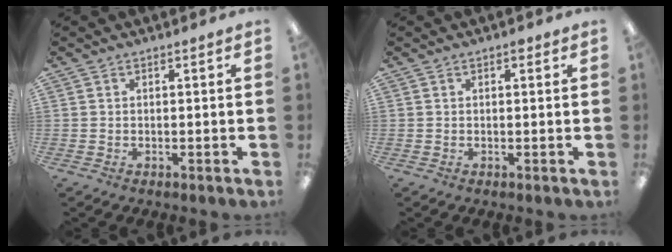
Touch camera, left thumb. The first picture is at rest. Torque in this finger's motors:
{"motor_torque": [0.11, -0.02, -0.08, 0.01, 0.00]}